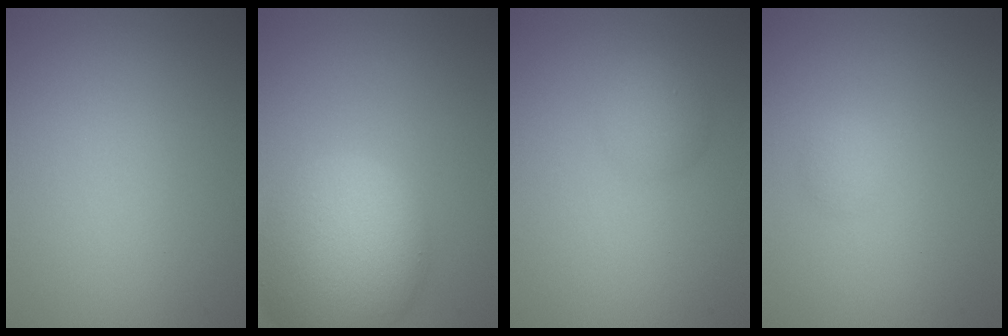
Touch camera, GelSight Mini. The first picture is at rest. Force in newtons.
{"total": 9.8, "press": 9.8, "slide": 0.6}
{"total": 2.0, "press": 2.0, "slide": 0.1}
{"total": 0.9, "press": 0.9, "slide": 0.1}